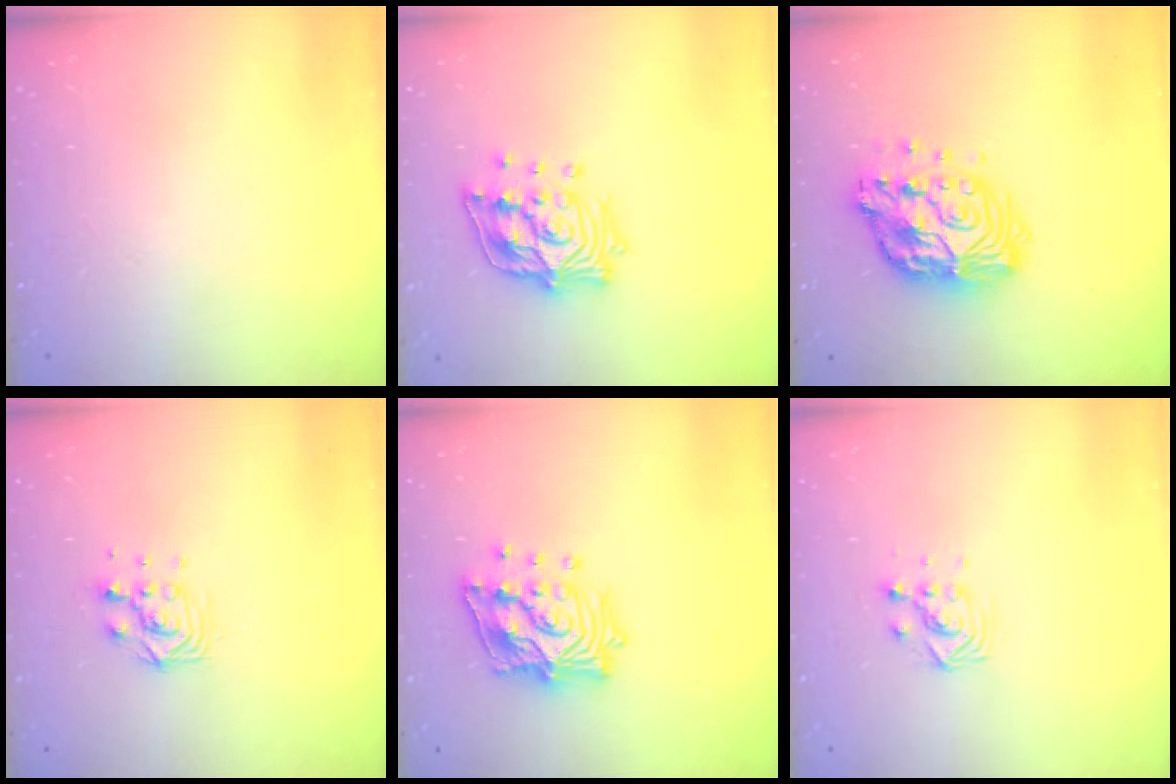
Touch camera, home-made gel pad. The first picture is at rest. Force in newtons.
{"total": 16.0, "press": 15.9, "slide": 2.3}
{"total": 15.5, "press": 15.5, "slide": 1.3}
{"total": 6.6, "press": 6.6, "slide": 0.5}
{"total": 16.3, "press": 16.1, "slide": 2.3}
{"total": 3.7, "press": 3.7, "slide": 0.3}